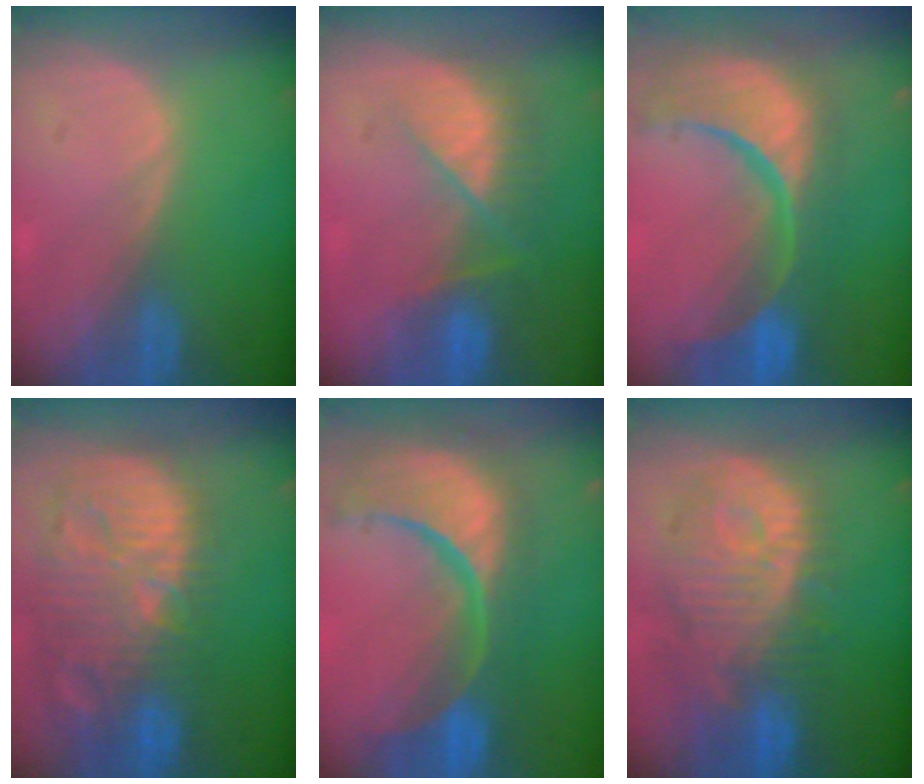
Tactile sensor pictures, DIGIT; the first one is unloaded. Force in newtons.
{"total": 7.7, "press": 7.1, "slide": 3.1}
{"total": 15.3, "press": 12.1, "slide": 9.4}
{"total": 14.6, "press": 12.6, "slide": 7.3}
{"total": 15.3, "press": 12.1, "slide": 9.4}
{"total": 12.3, "press": 11.1, "slide": 5.2}